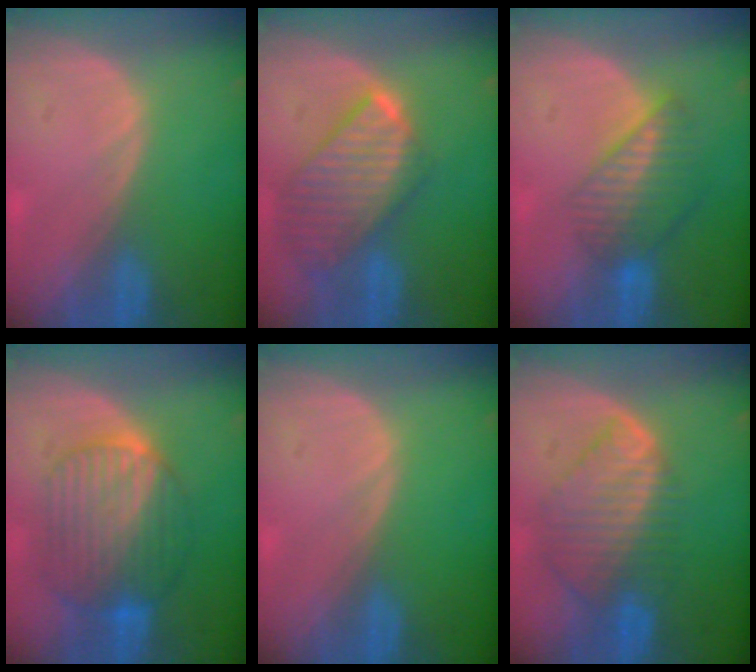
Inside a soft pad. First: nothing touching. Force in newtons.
{"total": 9.7, "press": 8.4, "slide": 4.9}
{"total": 7.0, "press": 6.0, "slide": 3.5}
{"total": 9.7, "press": 9.7, "slide": 1.0}
{"total": 0.0}
{"total": 8.6, "press": 7.6, "slide": 4.1}